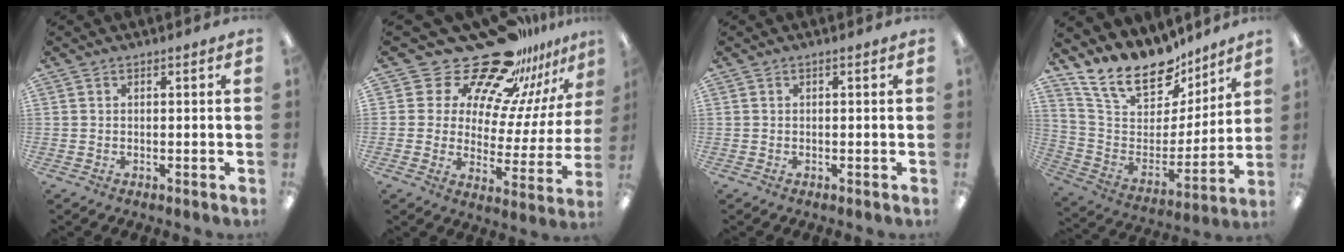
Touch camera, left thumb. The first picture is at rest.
{"total": 20.2, "force": [17.1, 8.5, 6.4], "torque": [-0.116, -0.136, 0.302]}
{"total": 0.0}
{"total": 19.6, "force": [15.9, 8.6, 7.6], "torque": [-0.153, -0.111, 0.288]}